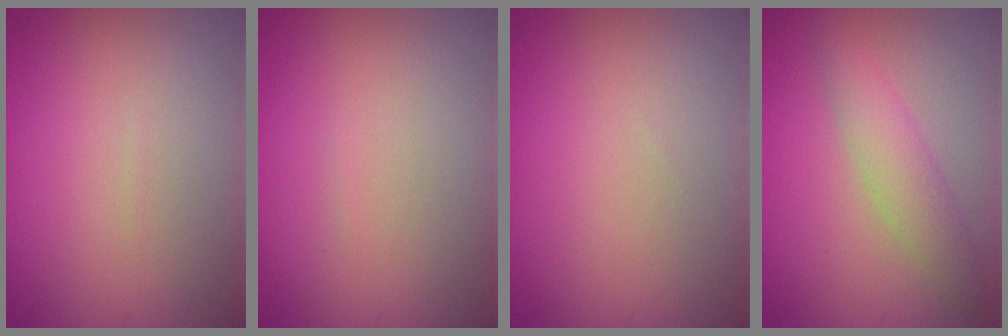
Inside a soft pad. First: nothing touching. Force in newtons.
{"total": 0.0}
{"total": 0.0}
{"total": 2.8, "press": 2.8, "slide": 0.0}